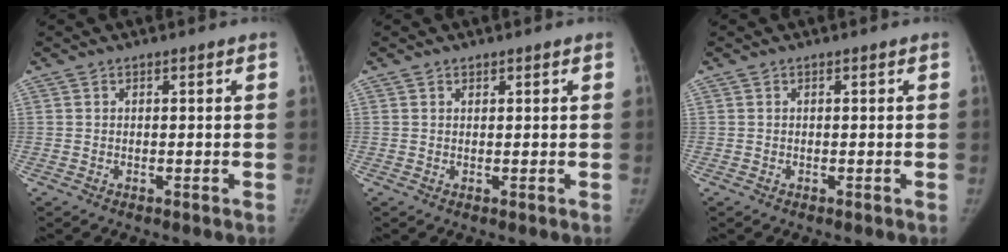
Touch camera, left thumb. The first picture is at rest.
{"total": 0.6, "force": [0.4, 0.4, 0.0], "torque": [0.007, -0.002, 0.005]}
{"total": 0.0}